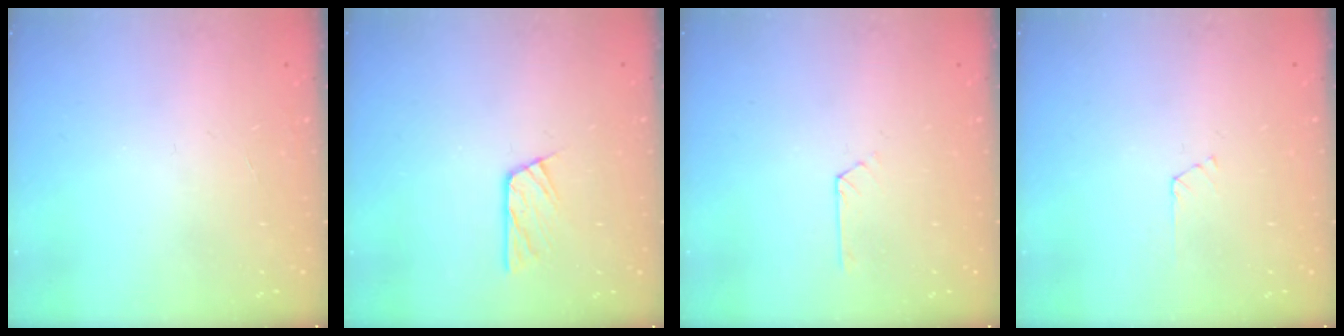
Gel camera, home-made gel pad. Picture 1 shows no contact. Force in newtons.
{"total": 6.1, "press": 6.1, "slide": 0.7}
{"total": 2.0, "press": 2.0, "slide": 0.2}
{"total": 1.7, "press": 1.7, "slide": 0.3}